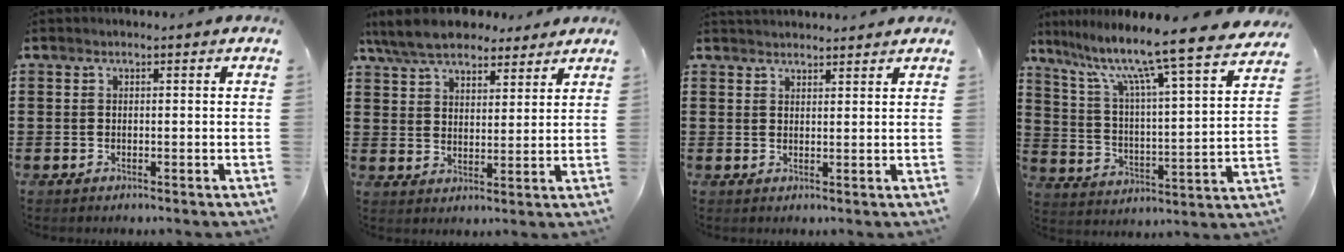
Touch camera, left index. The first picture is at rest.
{"total": 8.0, "force": [6.8, 2.7, 3.1], "torque": [-0.086, -0.006, 0.129]}
{"total": 1.8, "force": [1.8, 0.1, 0.0], "torque": [-0.004, 0.000, 0.036]}
{"total": 10.2, "force": [8.5, -1.1, 5.5], "torque": [-0.132, -0.072, 0.129]}